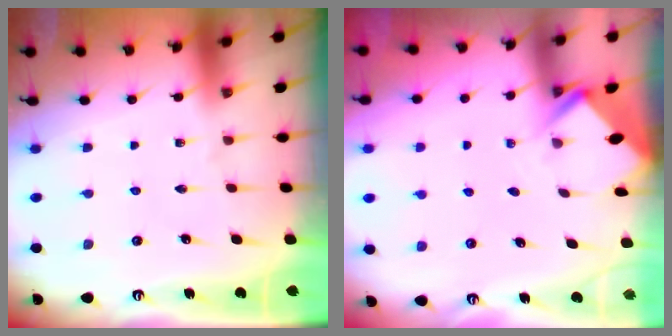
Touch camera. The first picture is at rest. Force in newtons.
{"total": 2.8, "press": 2.8, "slide": 0.2}